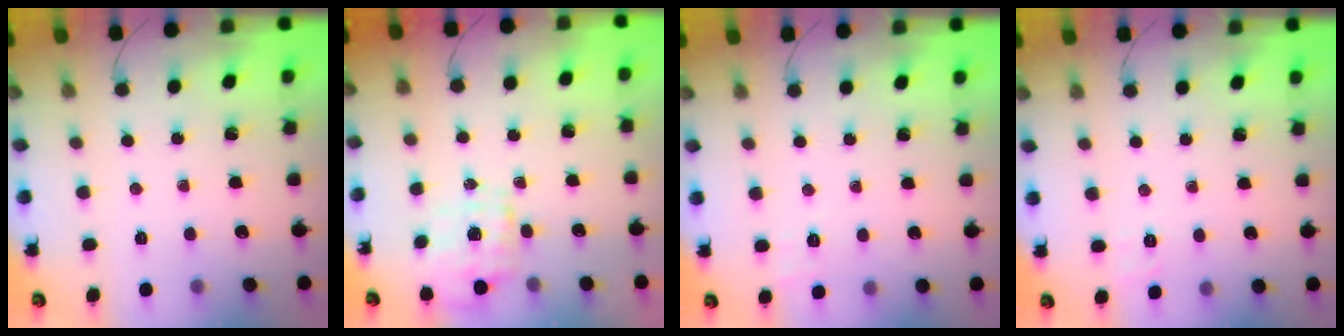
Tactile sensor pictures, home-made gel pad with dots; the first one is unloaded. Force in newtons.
{"total": 1.7, "press": 1.6, "slide": 0.5}
{"total": 1.8, "press": 0.5, "slide": 1.7}
{"total": 1.9, "press": 0.8, "slide": 1.7}